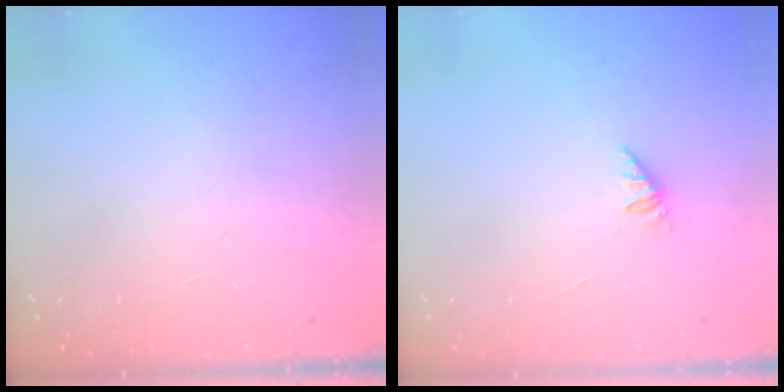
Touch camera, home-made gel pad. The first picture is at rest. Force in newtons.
{"total": 1.1, "press": 1.0, "slide": 0.3}